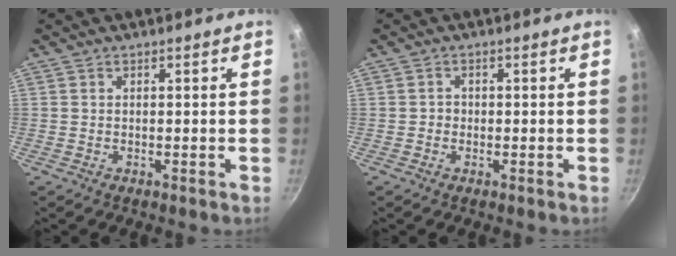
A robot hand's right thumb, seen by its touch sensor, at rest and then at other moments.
{"total": 1.1, "force": [-0.3, 1.0, 0.3], "torque": [-0.001, 0.001, -0.008]}